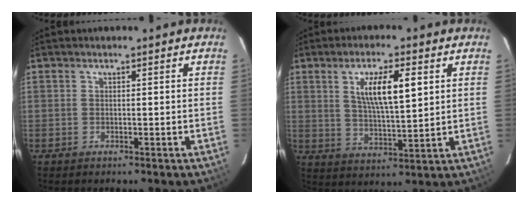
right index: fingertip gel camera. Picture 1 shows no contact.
{"total": 9.5, "force": [3.2, 2.4, 8.6], "torque": [-0.152, 0.000, 0.063]}